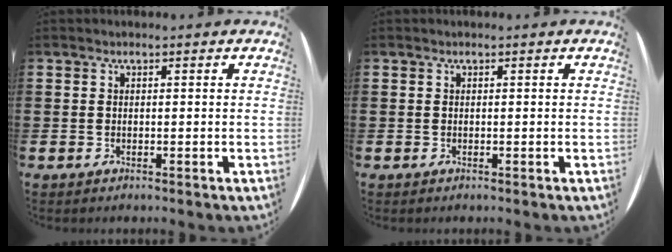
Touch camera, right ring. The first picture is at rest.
{"total": 0.0}